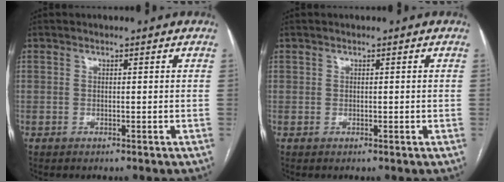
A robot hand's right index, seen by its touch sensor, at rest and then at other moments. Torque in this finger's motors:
{"motor_torque": [-0.22, 0.13, 0.02, 0.01]}